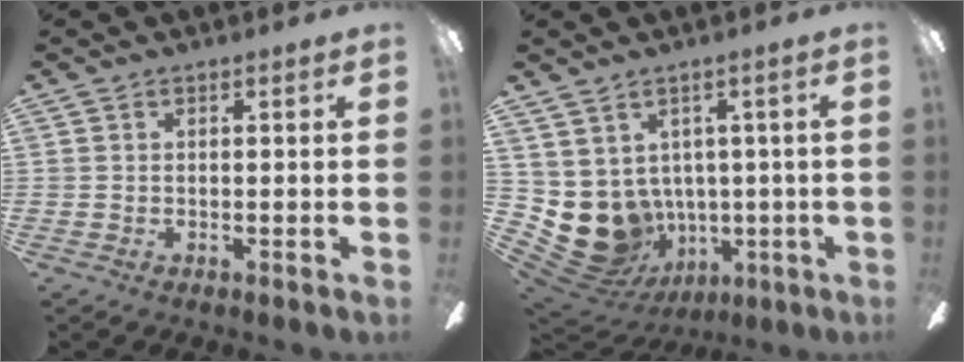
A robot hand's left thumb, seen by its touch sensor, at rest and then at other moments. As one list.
[{"total": 10.2, "force": [-0.9, 9.2, 4.3], "torque": [-0.123, -0.018, -0.005]}]